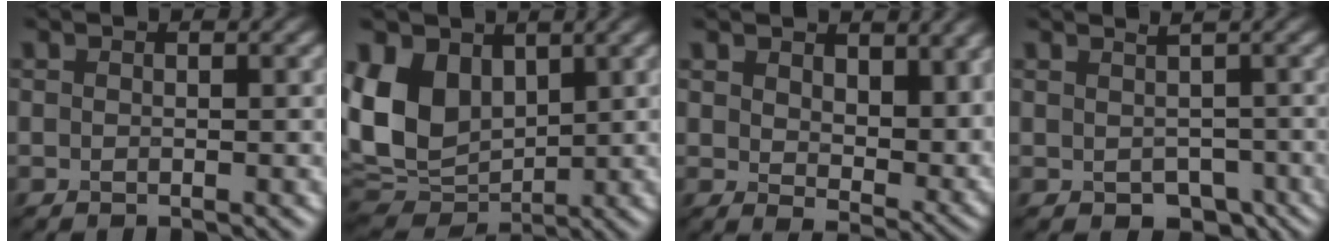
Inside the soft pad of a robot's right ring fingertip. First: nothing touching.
{"total": 9.2, "force": [2.4, 6.6, 6.0], "torque": [-0.147, 0.000, 0.042]}
{"total": 7.2, "force": [3.8, 4.1, 4.6], "torque": [-0.080, -0.017, 0.070]}
{"total": 2.6, "force": [-0.7, 1.9, 1.7], "torque": [-0.008, -0.010, 0.005]}